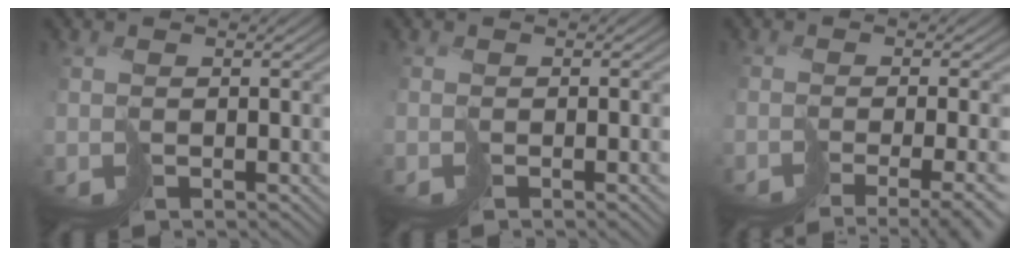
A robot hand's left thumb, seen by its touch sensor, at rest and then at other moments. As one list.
[{"total": 1.0, "force": [-0.7, -0.4, 0.6], "torque": [-0.004, 0.003, -0.012]}, {"total": 6.6, "force": [-4.7, 1.2, 4.5], "torque": [-0.048, -0.007, -0.040]}]